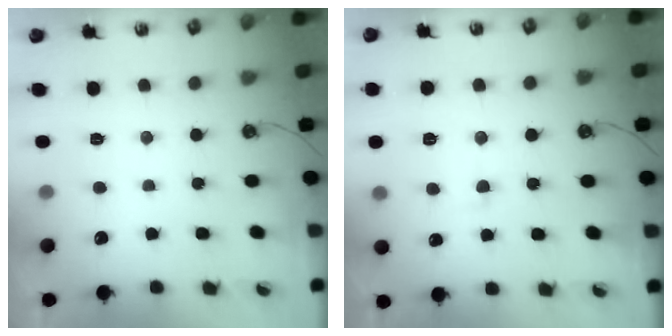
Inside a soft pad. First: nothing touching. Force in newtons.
{"total": 1.7, "press": 1.7, "slide": 0.2}